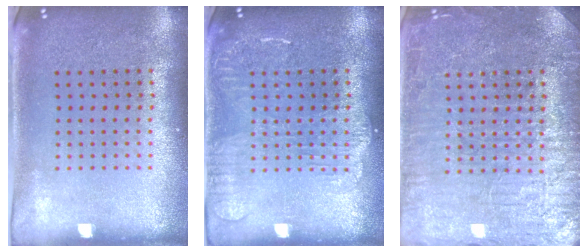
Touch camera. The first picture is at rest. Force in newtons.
{"total": 2.2, "press": 2.2, "slide": 0.3}
{"total": 7.1, "press": 7.1, "slide": 1.1}